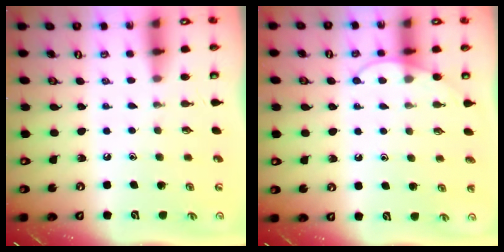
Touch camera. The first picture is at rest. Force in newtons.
{"total": 6.6, "press": 6.6, "slide": 0.7}